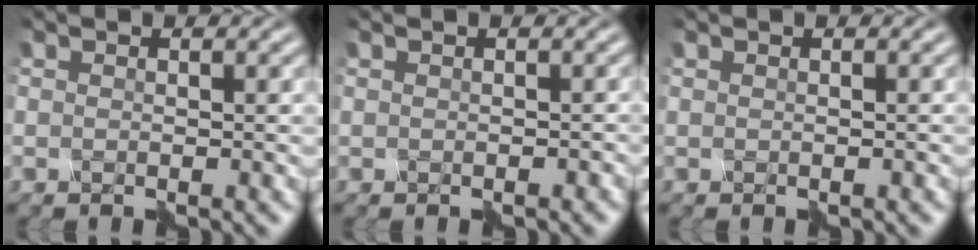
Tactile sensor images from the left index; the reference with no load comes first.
{"total": 0.7, "force": [-0.5, 0.4, 0.2], "torque": [-0.004, -0.001, -0.006]}
{"total": 0.0}